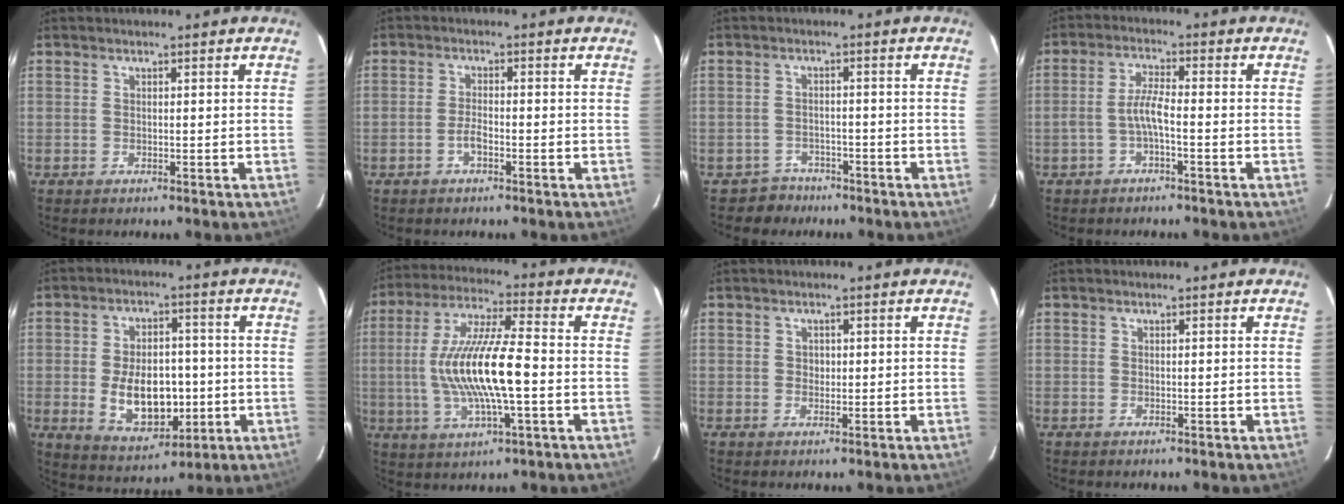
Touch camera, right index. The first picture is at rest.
{"total": 2.3, "force": [-1.3, 0.7, 1.7], "torque": [-0.041, 0.004, -0.027]}
{"total": 3.9, "force": [-2.9, 2.6, -0.6], "torque": [0.002, 0.017, -0.046]}
{"total": 3.8, "force": [-1.6, 0.4, 3.4], "torque": [-0.075, 0.009, -0.032]}
{"total": 12.4, "force": [-1.9, 7.7, 9.6], "torque": [-0.184, -0.002, -0.010]}
{"total": 15.8, "force": [-1.8, 3.0, 15.4], "torque": [-0.300, 0.002, -0.032]}
{"total": 1.1, "force": [0.0, 1.1, 0.2], "torque": [0.000, 0.002, 0.001]}
{"total": 0.0}